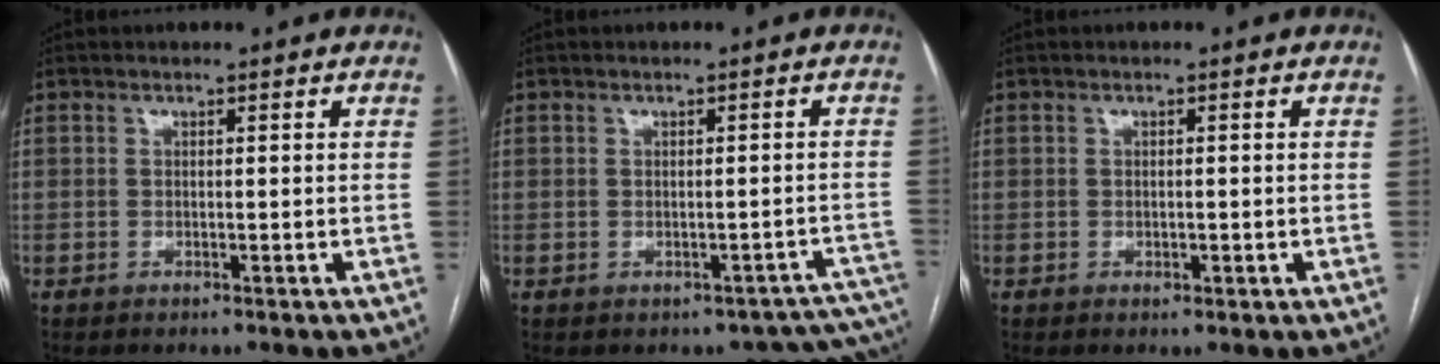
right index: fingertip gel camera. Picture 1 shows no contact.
{"total": 7.2, "force": [-5.6, 4.4, 1.1], "torque": [0.017, 0.042, -0.049]}
{"total": 1.1, "force": [-0.2, 0.8, 0.7], "torque": [-0.008, 0.000, 0.003]}